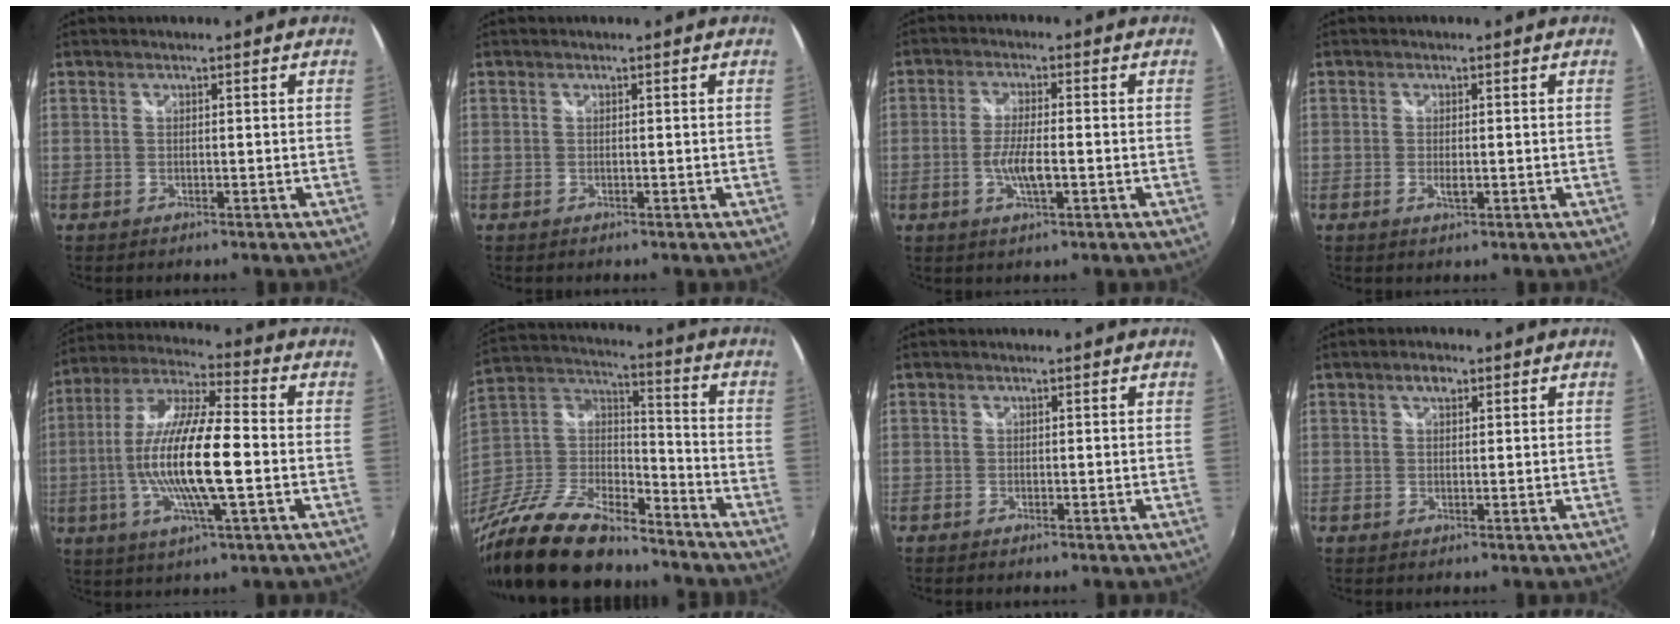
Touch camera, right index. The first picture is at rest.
{"total": 0.0}
{"total": 5.7, "force": [-1.5, 1.2, 5.3], "torque": [-0.107, -0.006, -0.028]}
{"total": 1.7, "force": [-0.4, 0.8, 1.5], "torque": [-0.028, -0.005, -0.006]}
{"total": 17.2, "force": [-2.7, 2.9, 16.8], "torque": [-0.322, -0.007, -0.052]}
{"total": 22.5, "force": [-16.8, 8.8, 12.1], "torque": [-0.261, -0.010, -0.291]}
{"total": 0.5, "force": [-0.3, 0.4, -0.1], "torque": [-0.001, -0.001, -0.006]}
{"total": 2.2, "force": [1.1, 1.2, 1.4], "torque": [-0.021, 0.007, 0.018]}